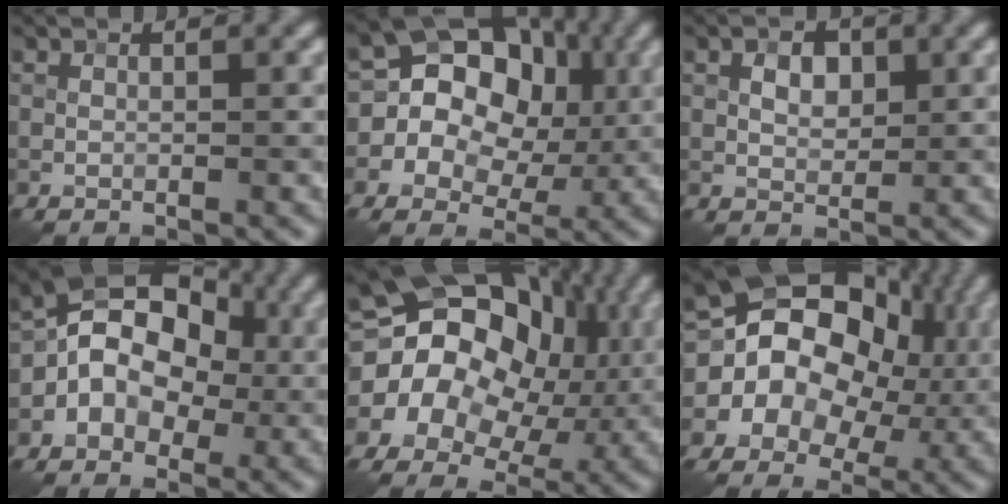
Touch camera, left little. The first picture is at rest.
{"total": 12.7, "force": [1.7, 10.7, 6.6], "torque": [-0.093, 0.045, -0.008]}
{"total": 2.4, "force": [0.6, 1.6, 1.7], "torque": [-0.028, 0.001, 0.009]}
{"total": 7.9, "force": [-0.5, 6.0, 5.1], "torque": [-0.034, 0.032, -0.040]}
{"total": 17.0, "force": [2.1, 13.5, 10.2], "torque": [-0.171, 0.019, 0.022]}
{"total": 15.4, "force": [1.9, 11.9, 9.7], "torque": [-0.154, 0.017, 0.021]}